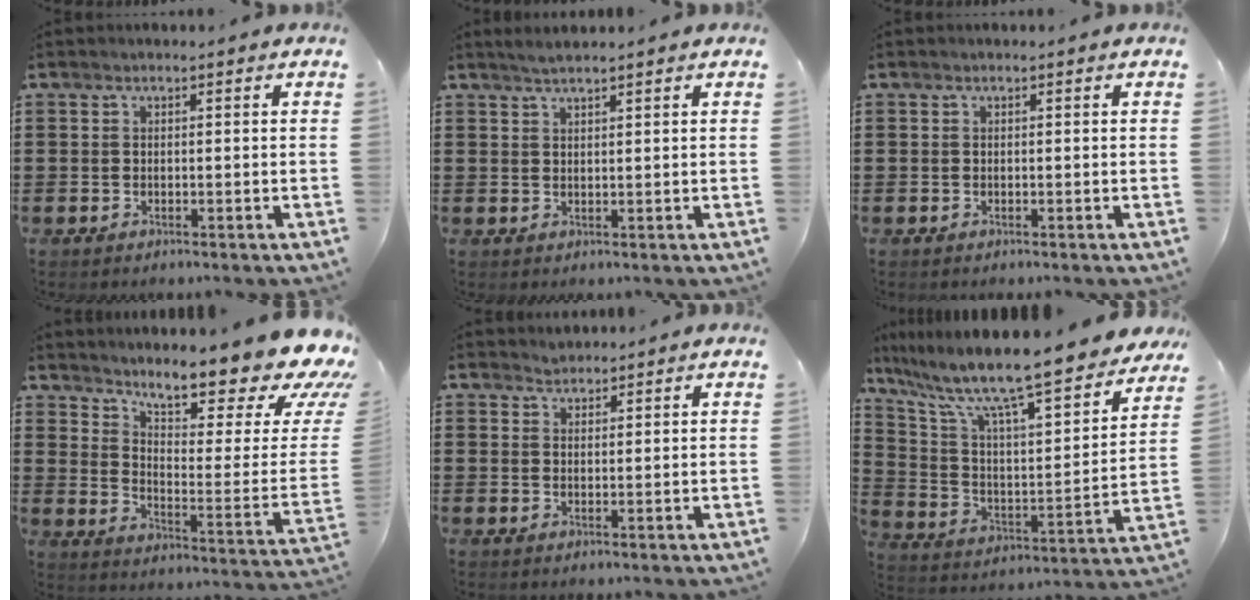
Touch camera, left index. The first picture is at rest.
{"total": 1.7, "force": [1.5, -0.1, 0.8], "torque": [-0.017, 0.002, 0.029]}
{"total": 0.0}
{"total": 14.0, "force": [11.6, 2.5, 7.4], "torque": [-0.119, -0.099, 0.192]}
{"total": 1.6, "force": [1.6, 0.3, -0.2], "torque": [0.001, 0.002, 0.033]}
{"total": 12.0, "force": [10.1, 0.6, 6.5], "torque": [-0.159, -0.081, 0.163]}